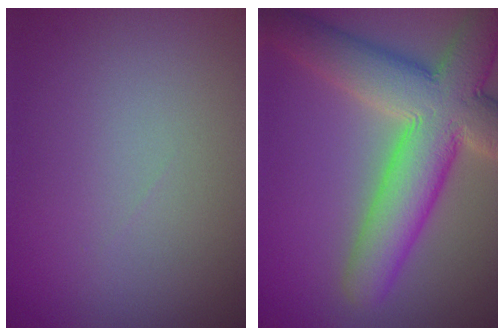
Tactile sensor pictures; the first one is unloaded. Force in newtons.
{"total": 10.2, "press": 10.2, "slide": 0.8}